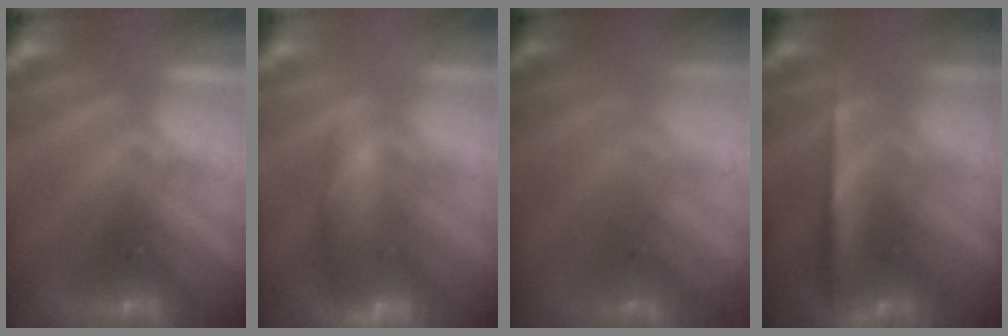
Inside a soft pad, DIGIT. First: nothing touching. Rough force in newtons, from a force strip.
{"total": 9.6}
{"total": 7.3}
{"total": 8.5}